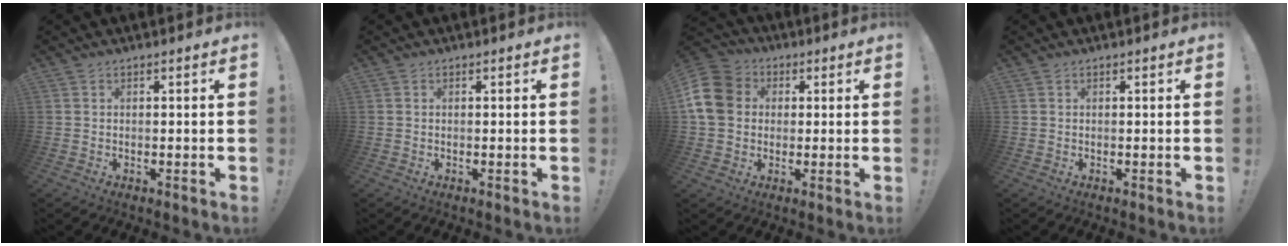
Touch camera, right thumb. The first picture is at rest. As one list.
[{"total": 0.0}, {"total": 13.0, "force": [1.8, 10.9, 7.0], "torque": [-0.123, 0.013, 0.042]}, {"total": 0.0}]